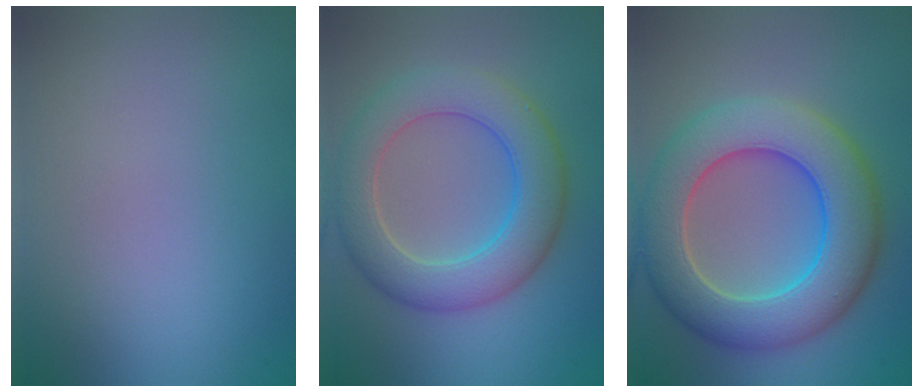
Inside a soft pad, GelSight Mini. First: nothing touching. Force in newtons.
{"total": 6.9, "press": 6.9, "slide": 0.3}
{"total": 10.1, "press": 10.0, "slide": 0.7}